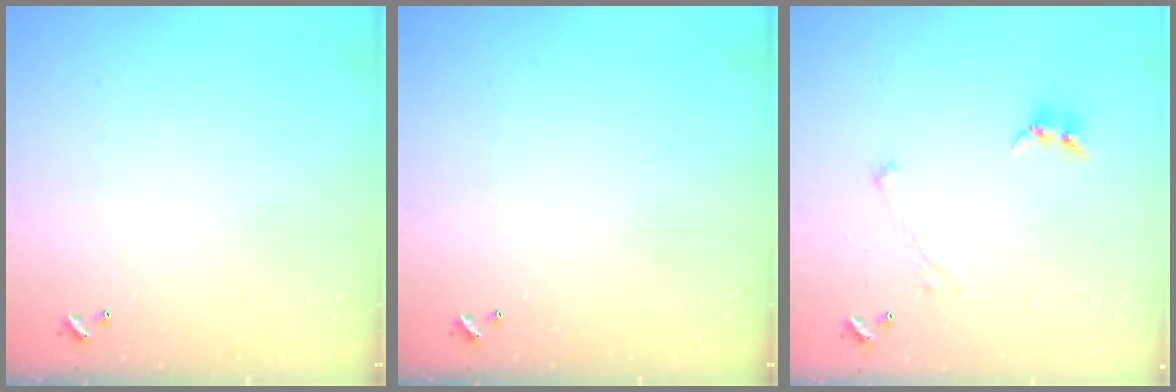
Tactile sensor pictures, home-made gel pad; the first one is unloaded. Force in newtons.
{"total": 0.0}
{"total": 0.8, "press": 0.7, "slide": 0.4}